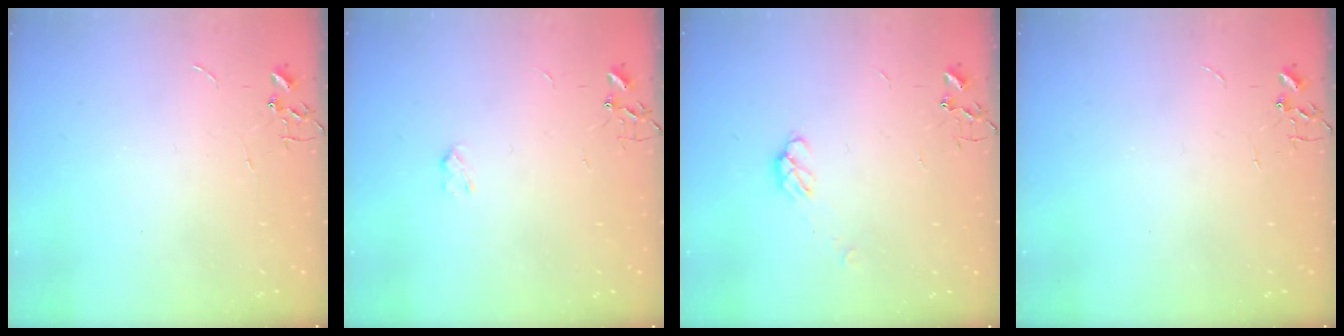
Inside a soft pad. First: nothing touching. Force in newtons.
{"total": 2.6, "press": 2.6, "slide": 0.5}
{"total": 6.2, "press": 6.2, "slide": 0.8}
{"total": 0.0}